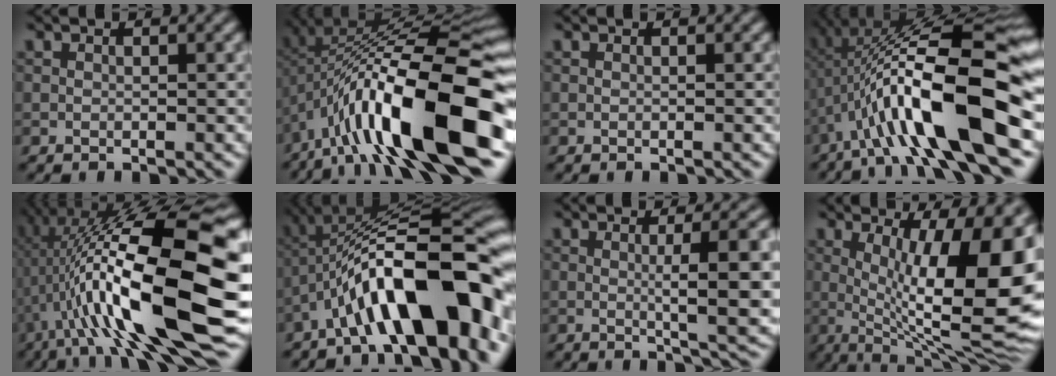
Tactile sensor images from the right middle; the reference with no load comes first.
{"total": 17.1, "force": [-5.8, 5.2, 15.2], "torque": [-0.247, 0.038, -0.098]}
{"total": 0.0}
{"total": 13.9, "force": [-3.4, 3.3, 13.0], "torque": [-0.214, 0.033, -0.051]}
{"total": 17.3, "force": [-1.7, 4.7, 16.6], "torque": [-0.273, 0.044, -0.019]}
{"total": 14.1, "force": [-5.8, 4.4, 12.1], "torque": [-0.178, 0.029, -0.084]}
{"total": 6.9, "force": [0.0, 1.3, 6.8], "torque": [-0.092, 0.009, 0.006]}
{"total": 14.0, "force": [0.9, 3.8, 13.5], "torque": [-0.176, 0.004, 0.020]}